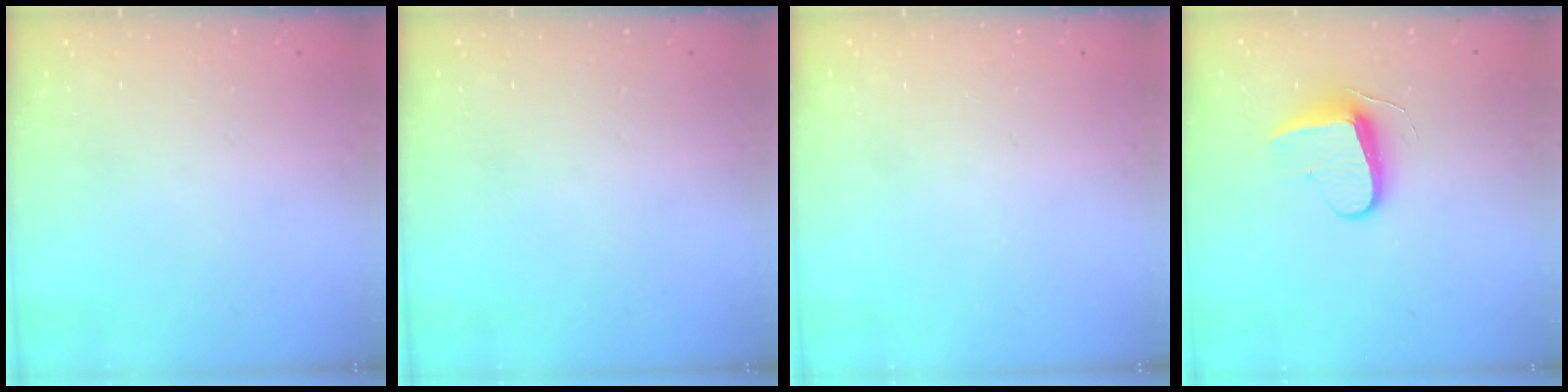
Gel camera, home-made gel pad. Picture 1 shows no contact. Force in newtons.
{"total": 0.0}
{"total": 0.0}
{"total": 8.7, "press": 8.7, "slide": 0.5}